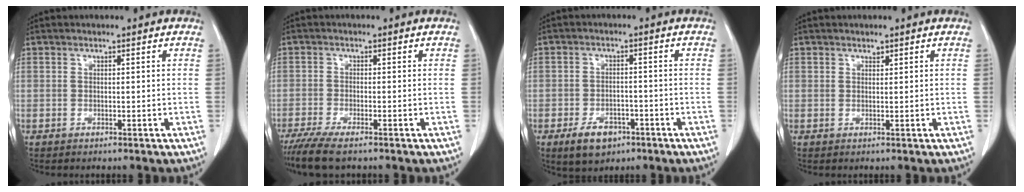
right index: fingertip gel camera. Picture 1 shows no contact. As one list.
[{"total": 6.0, "force": [-4.2, 1.5, 4.0], "torque": [-0.081, -0.013, -0.072]}, {"total": 7.0, "force": [-3.9, 4.2, 3.9], "torque": [-0.069, 0.001, -0.057]}, {"total": 1.0, "force": [0.7, 0.7, 0.4], "torque": [-0.008, 0.004, 0.014]}]